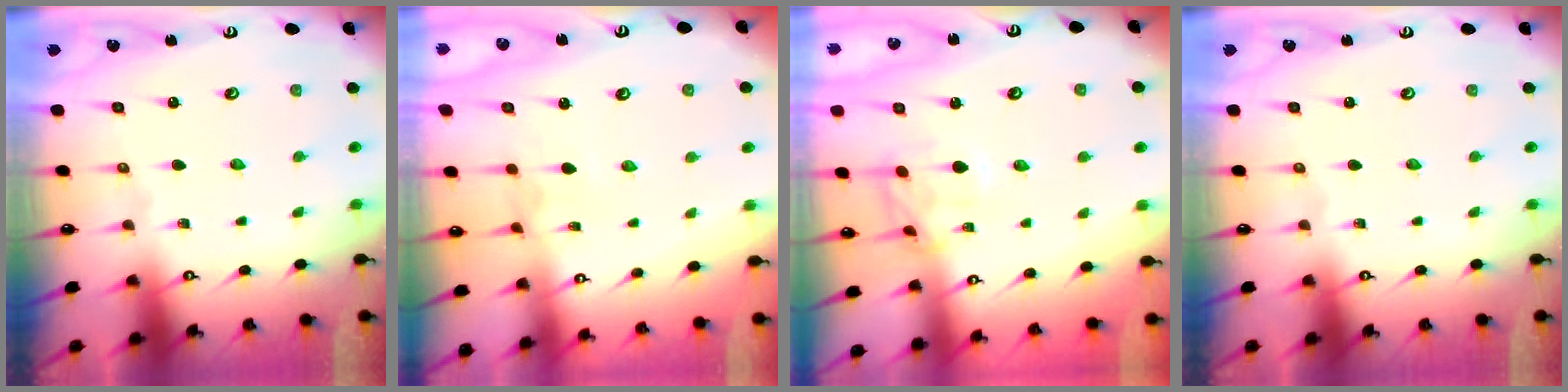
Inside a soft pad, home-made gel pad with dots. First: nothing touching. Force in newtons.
{"total": 2.4, "press": 2.3, "slide": 0.6}
{"total": 0.0}
{"total": 0.0}